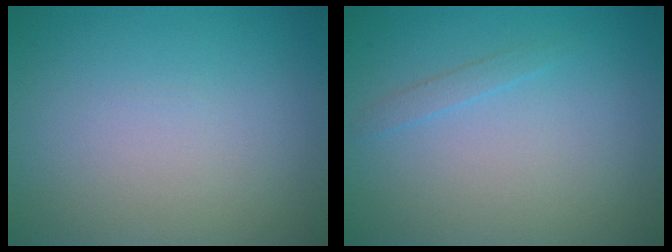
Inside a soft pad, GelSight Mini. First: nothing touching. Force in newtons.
{"total": 0.9, "press": 0.9, "slide": 0.0}